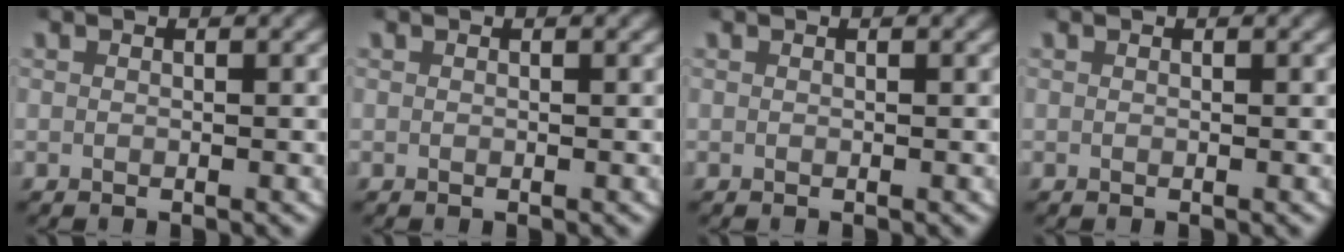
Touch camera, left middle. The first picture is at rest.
{"total": 0.0}
{"total": 0.0}
{"total": 0.0}